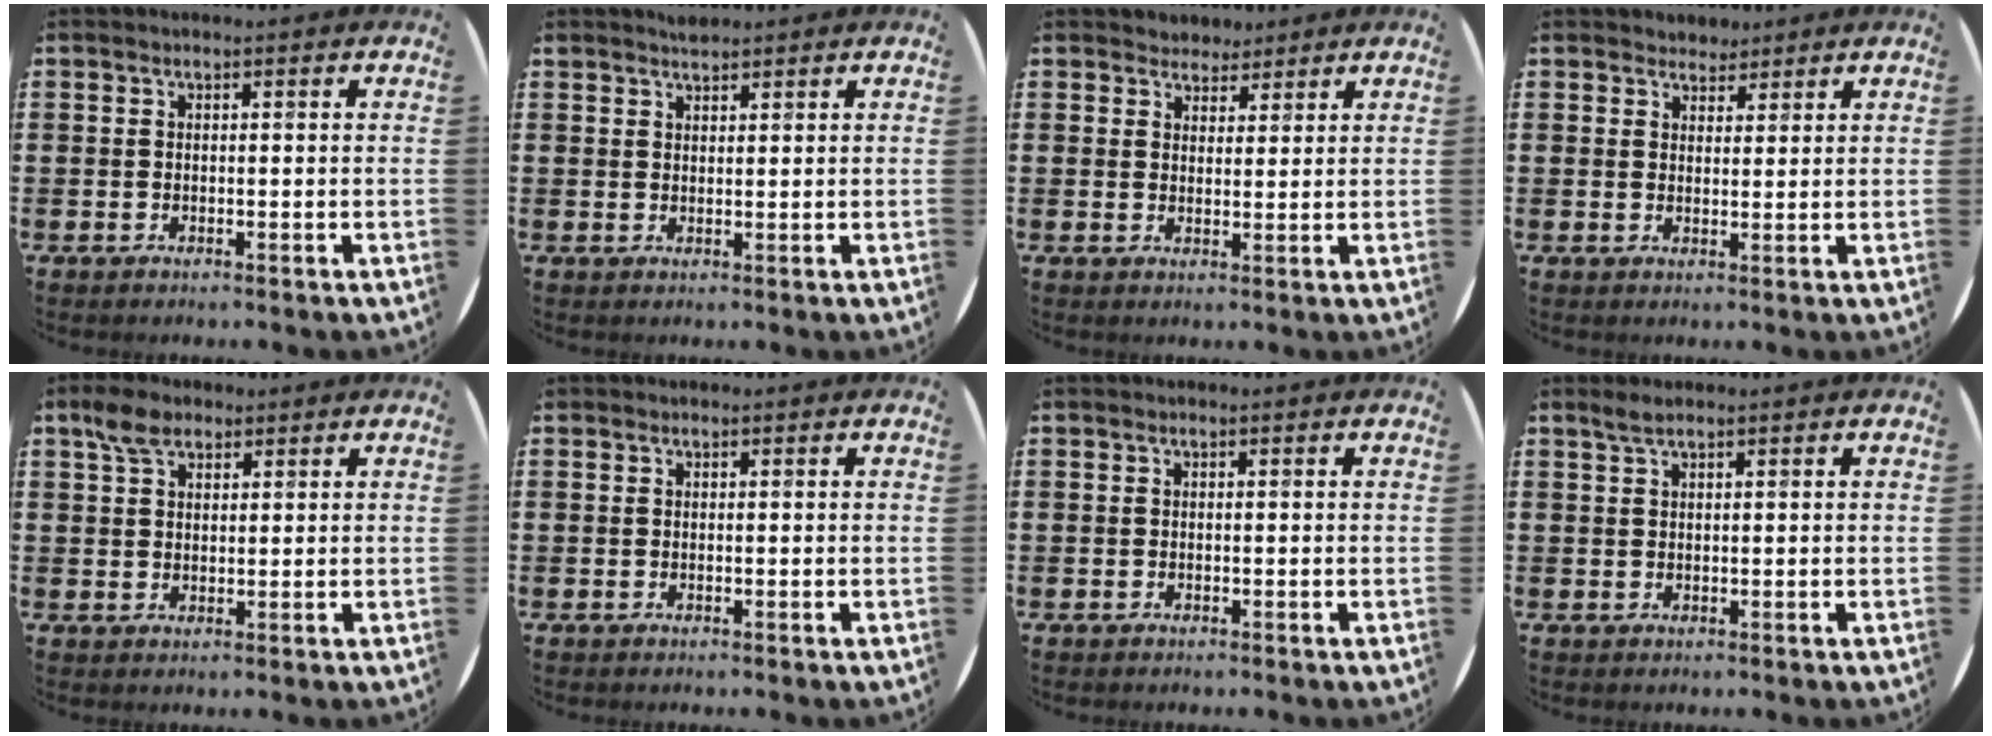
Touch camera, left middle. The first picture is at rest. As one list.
[{"total": 1.3, "force": [1.3, 0.2, 0.0], "torque": [-0.002, -0.001, 0.026]}, {"total": 2.6, "force": [2.4, 1.0, 0.0], "torque": [-0.006, 0.000, 0.045]}, {"total": 2.4, "force": [2.2, 0.9, 0.0], "torque": [-0.005, 0.000, 0.043]}, {"total": 4.1, "force": [2.8, 2.3, 1.9], "torque": [-0.037, 0.007, 0.052]}, {"total": 0.0}, {"total": 0.0}, {"total": 1.5, "force": [1.2, 0.1, 0.8], "torque": [-0.017, 0.002, 0.022]}]